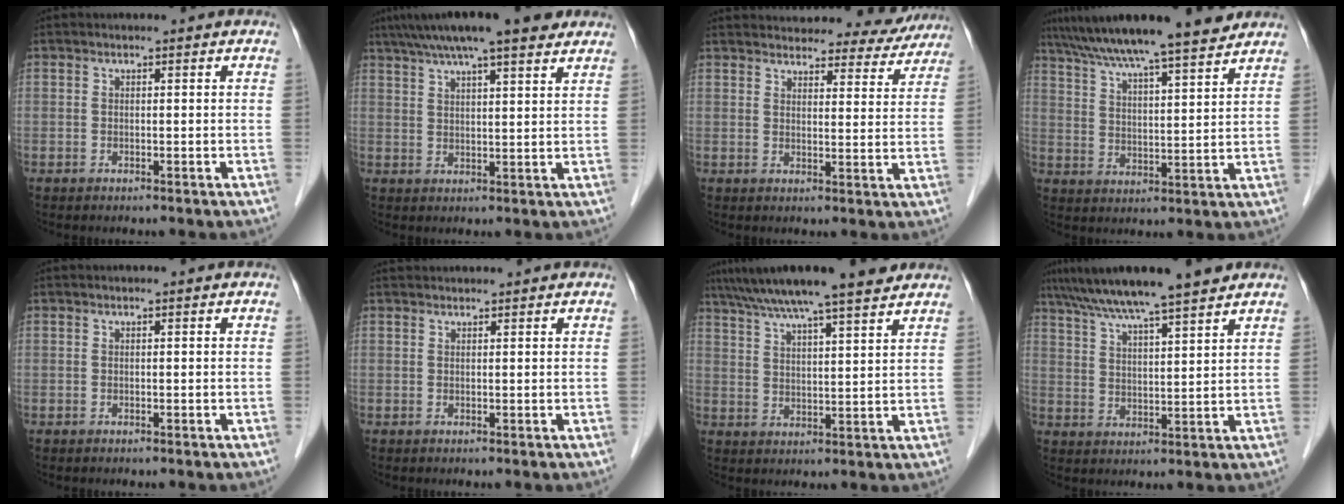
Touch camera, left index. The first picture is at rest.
{"total": 15.0, "force": [11.8, 1.9, 9.1], "torque": [-0.151, 0.039, 0.172]}
{"total": 20.8, "force": [19.7, 5.2, 4.4], "torque": [-0.060, -0.011, 0.234]}
{"total": 16.1, "force": [14.0, 0.4, 8.0], "torque": [-0.132, 0.021, 0.214]}
{"total": 0.0}
{"total": 3.0, "force": [2.9, 0.3, 0.5], "torque": [-0.007, 0.032, 0.045]}
{"total": 14.8, "force": [12.4, 0.6, 8.0], "torque": [-0.135, 0.029, 0.186]}
{"total": 12.9, "force": [10.8, 0.0, 7.1], "torque": [-0.123, 0.025, 0.170]}